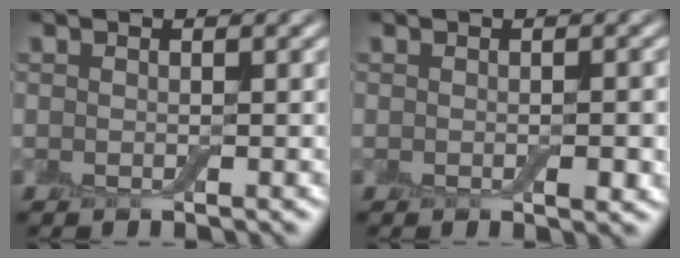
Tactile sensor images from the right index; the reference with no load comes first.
{"total": 1.6, "force": [-0.4, 0.4, 1.5], "torque": [-0.021, -0.002, -0.003]}